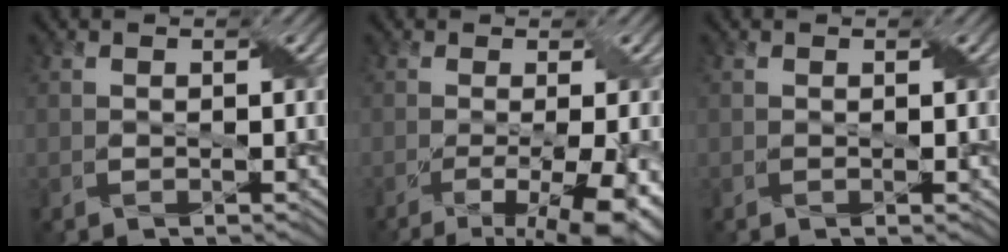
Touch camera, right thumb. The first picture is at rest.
{"total": 10.2, "force": [-4.3, 2.8, 8.8], "torque": [-0.125, -0.016, -0.051]}
{"total": 0.6, "force": [0.1, 0.1, 0.6], "torque": [-0.009, 0.000, 0.000]}